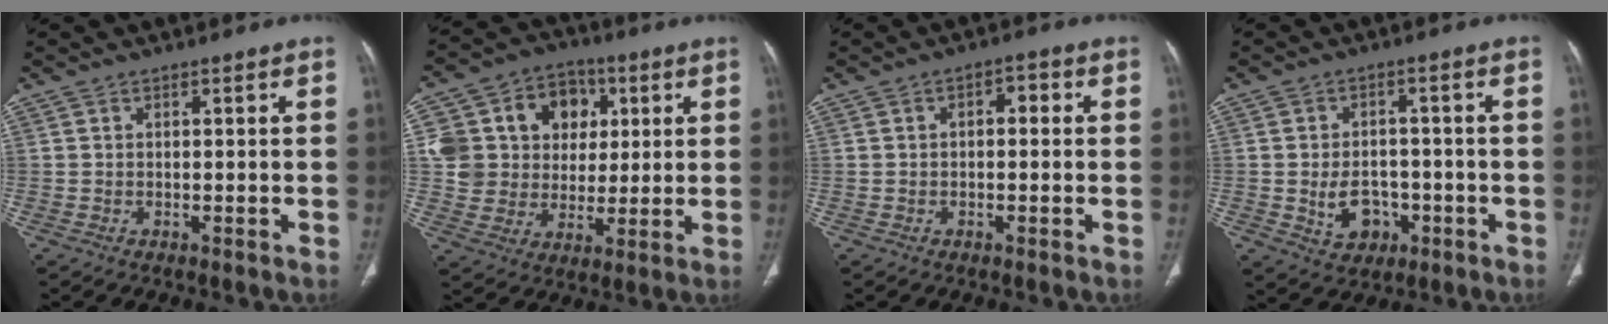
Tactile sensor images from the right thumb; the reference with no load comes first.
{"total": 16.9, "force": [4.2, 14.7, 7.1], "torque": [-0.088, 0.025, 0.083]}
{"total": 3.0, "force": [0.4, 1.7, 2.4], "torque": [-0.026, 0.011, -0.002]}
{"total": 7.3, "force": [-1.9, 5.7, 4.3], "torque": [-0.047, 0.015, -0.019]}